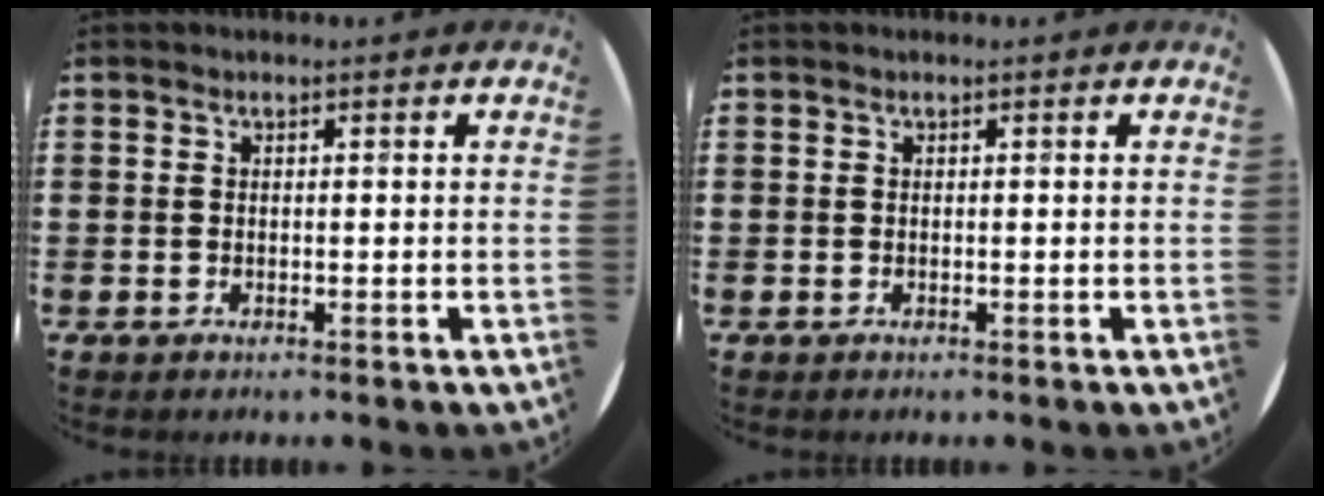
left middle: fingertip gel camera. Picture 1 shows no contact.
{"total": 0.0}